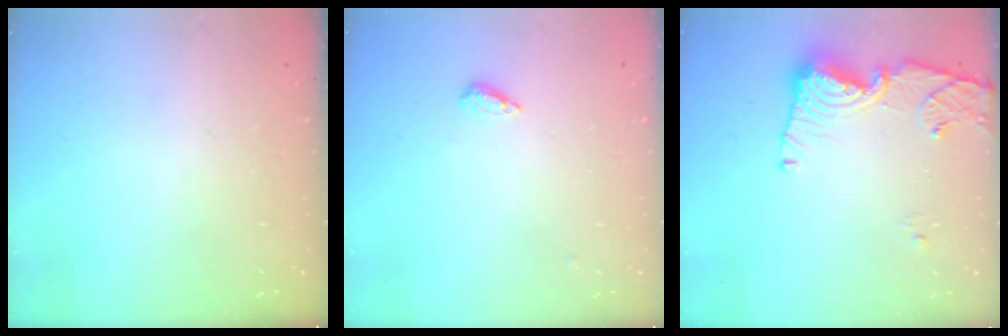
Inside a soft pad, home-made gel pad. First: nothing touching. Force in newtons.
{"total": 4.5, "press": 4.2, "slide": 1.7}
{"total": 12.8, "press": 12.7, "slide": 1.3}